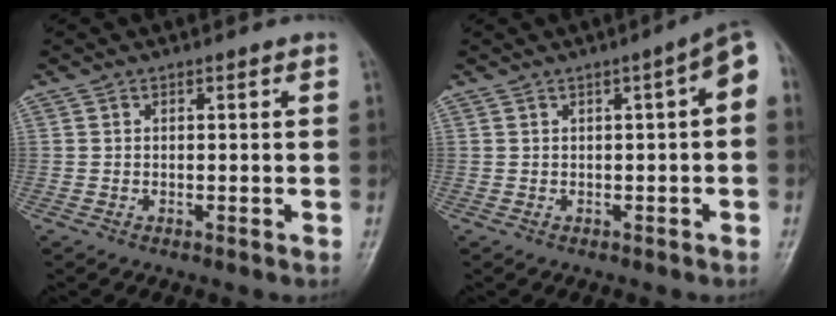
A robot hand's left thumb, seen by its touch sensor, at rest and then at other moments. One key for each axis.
{"total": 5.3, "fx": 0.3, "fy": 1.3, "fz": 5.1, "tx": -0.061, "ty": 0.021, "tz": -0.004}